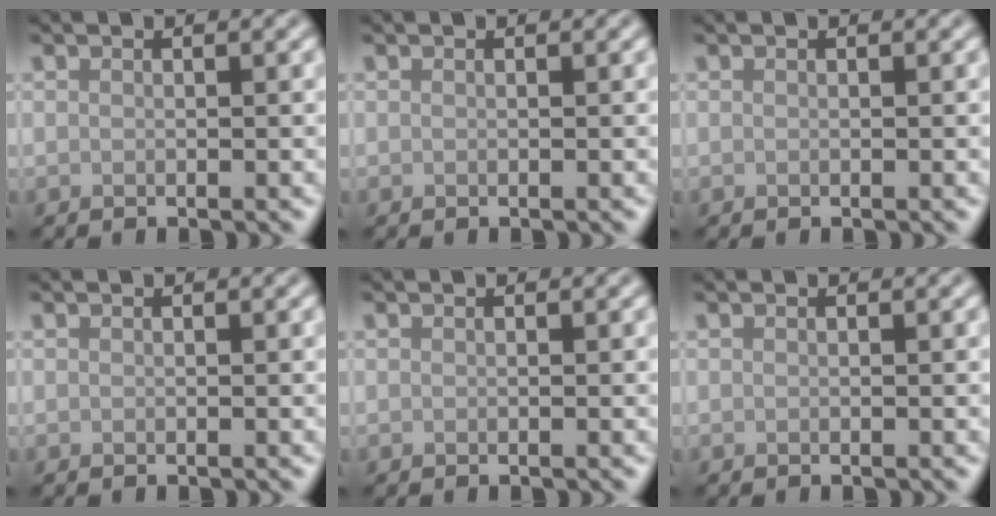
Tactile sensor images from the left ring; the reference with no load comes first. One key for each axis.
{"total": 0.0}
{"total": 0.0}
{"total": 0.0}
{"total": 0.0}
{"total": 0.0}